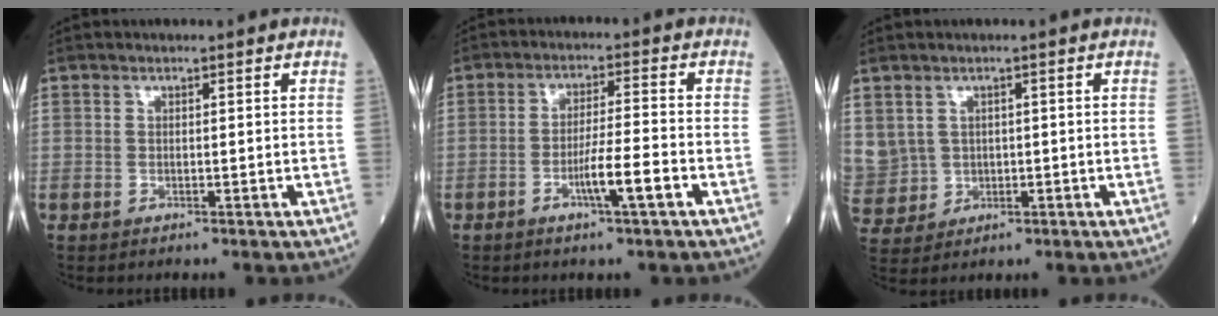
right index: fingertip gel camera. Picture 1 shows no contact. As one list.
[{"total": 6.0, "force": [-2.6, -0.2, 5.4], "torque": [-0.095, -0.004, -0.048]}, {"total": 11.0, "force": [1.6, 10.3, 3.4], "torque": [-0.137, 0.029, 0.055]}]